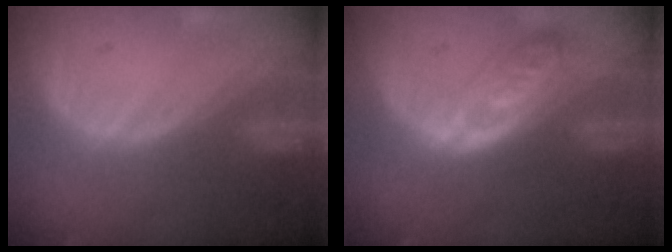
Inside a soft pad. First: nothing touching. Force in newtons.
{"total": 6.0, "press": 5.4, "slide": 2.7}